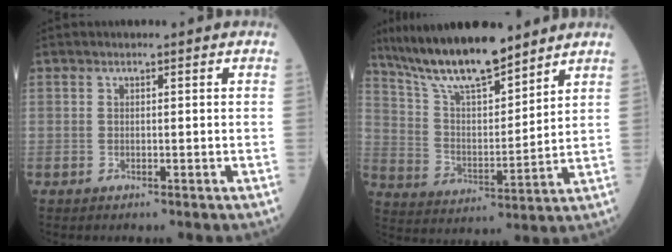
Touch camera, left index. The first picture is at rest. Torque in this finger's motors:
{"motor_torque": [0.12, -0.29, 0.41, 0.08]}